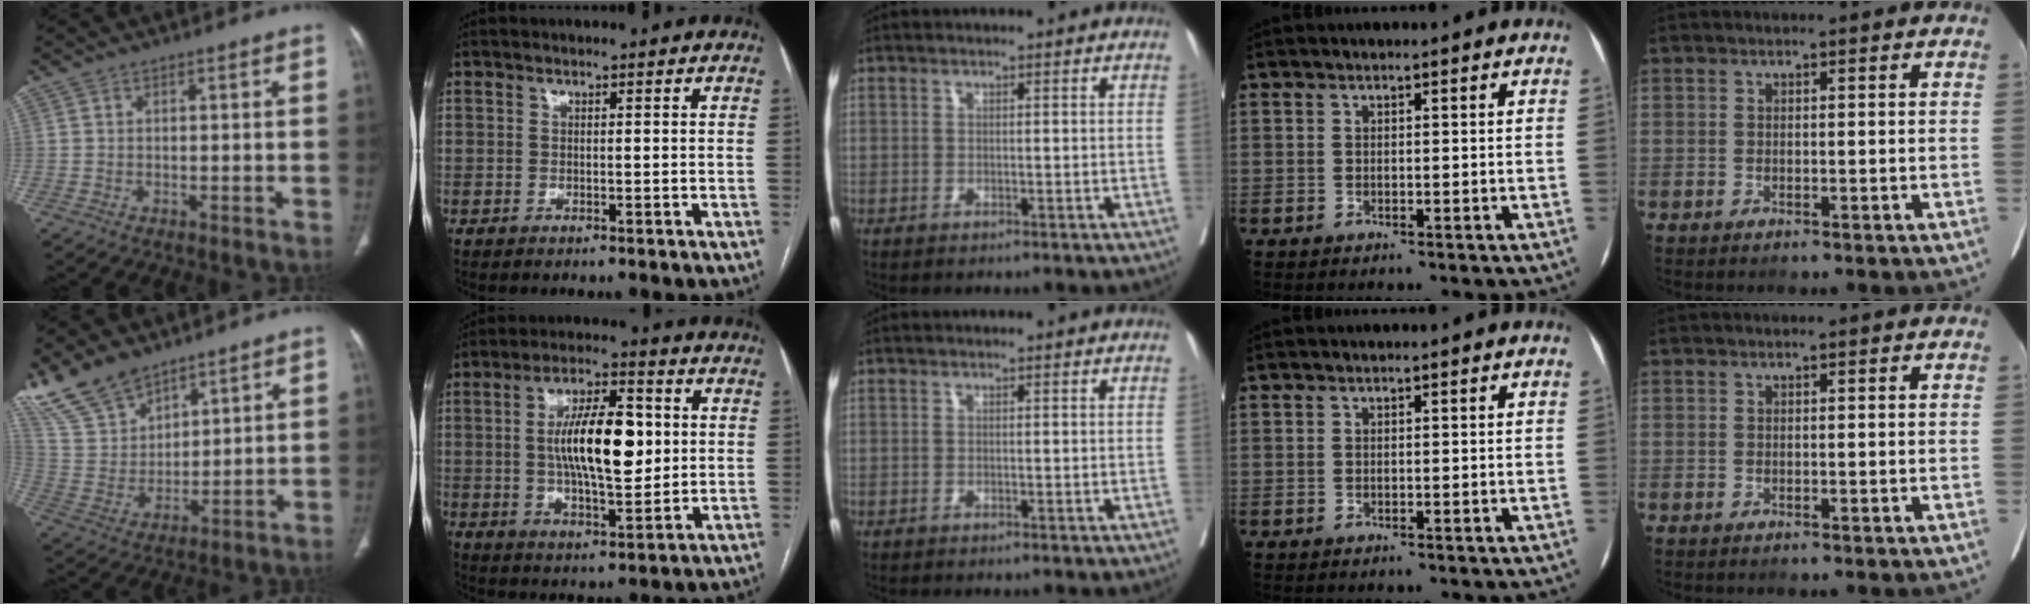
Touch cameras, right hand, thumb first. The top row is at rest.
{"thumb": {"total": 12.3, "force": [9.7, 6.2, 4.3], "torque": [-0.073, -0.040, 0.207]}, "index": {"total": 13.4, "force": [1.4, 4.4, 12.5], "torque": [-0.221, 0.011, 0.024]}}